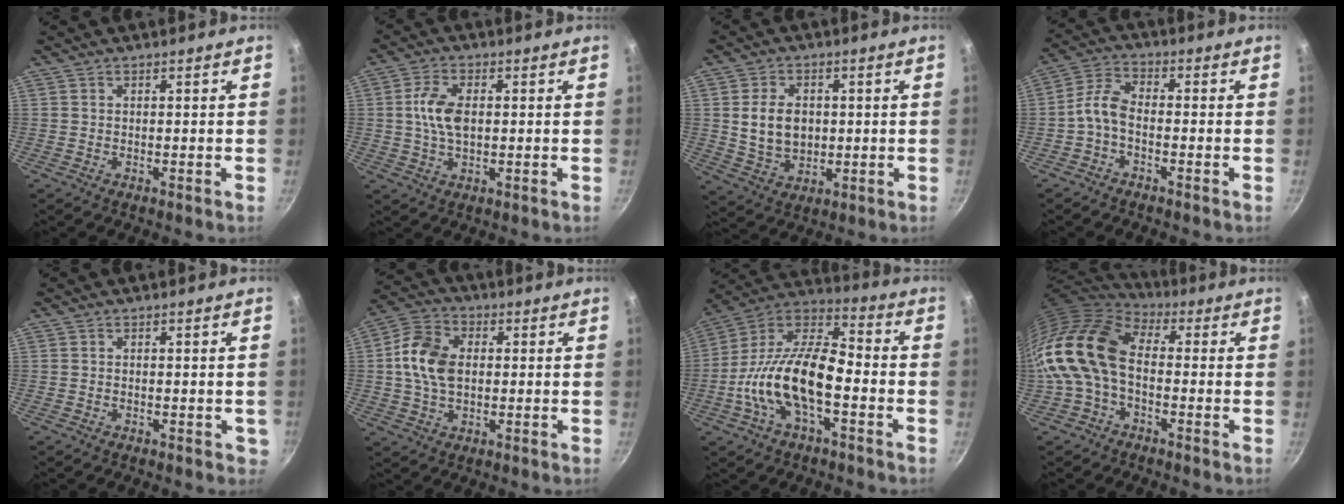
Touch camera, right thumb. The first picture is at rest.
{"total": 7.2, "force": [0.7, 4.1, 5.9], "torque": [-0.108, 0.007, 0.009]}
{"total": 9.0, "force": [0.7, 6.6, 6.1], "torque": [-0.094, -0.007, 0.022]}
{"total": 5.3, "force": [-2.1, 2.7, 4.0], "torque": [-0.091, 0.031, -0.054]}
{"total": 1.4, "force": [-0.4, 1.0, 0.9], "torque": [-0.006, 0.002, -0.004]}
{"total": 11.0, "force": [0.7, 7.5, 8.0], "torque": [-0.136, 0.016, 0.001]}
{"total": 19.2, "force": [-4.9, 9.2, 16.2], "torque": [-0.287, 0.046, -0.110]}
{"total": 14.5, "force": [-1.1, 9.1, 11.3], "torque": [-0.203, 0.026, -0.036]}